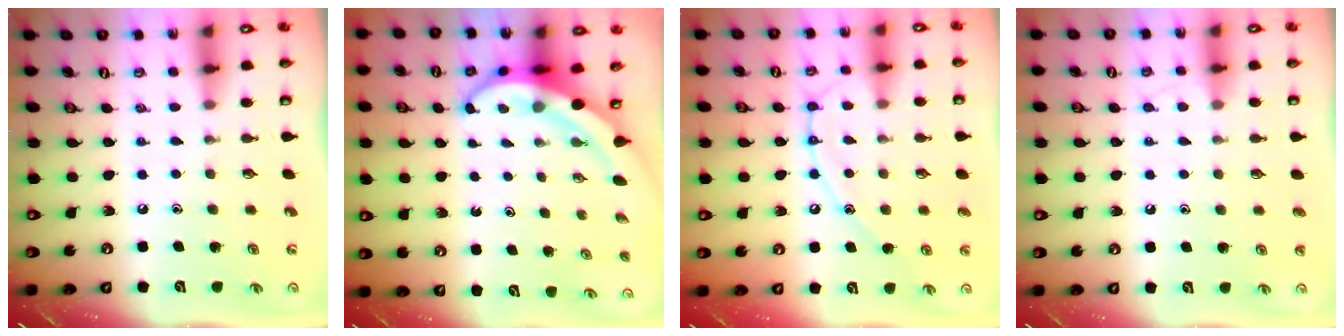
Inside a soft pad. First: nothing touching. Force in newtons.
{"total": 6.7, "press": 6.5, "slide": 1.5}
{"total": 11.8, "press": 11.8, "slide": 1.0}
{"total": 4.4, "press": 4.4, "slide": 0.5}